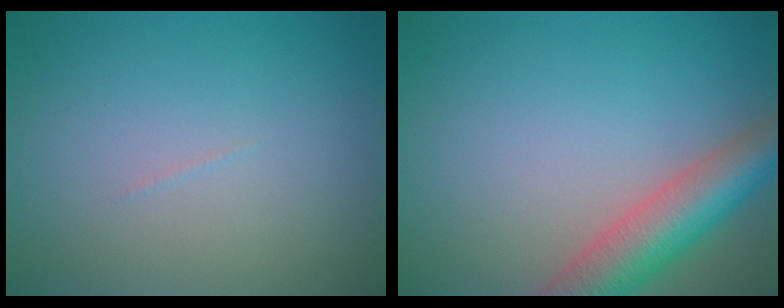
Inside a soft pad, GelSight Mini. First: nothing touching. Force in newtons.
{"total": 6.4, "press": 6.4, "slide": 0.4}